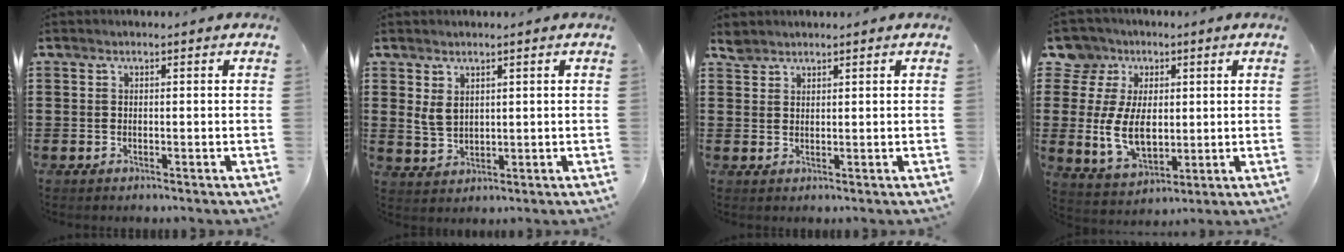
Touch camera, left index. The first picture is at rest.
{"total": 3.2, "force": [1.5, 2.1, 2.0], "torque": [-0.050, 0.004, 0.025]}
{"total": 2.7, "force": [2.6, 0.9, 0.3], "torque": [-0.014, 0.000, 0.051]}
{"total": 11.4, "force": [0.3, 8.6, 7.5], "torque": [-0.191, -0.001, 0.004]}